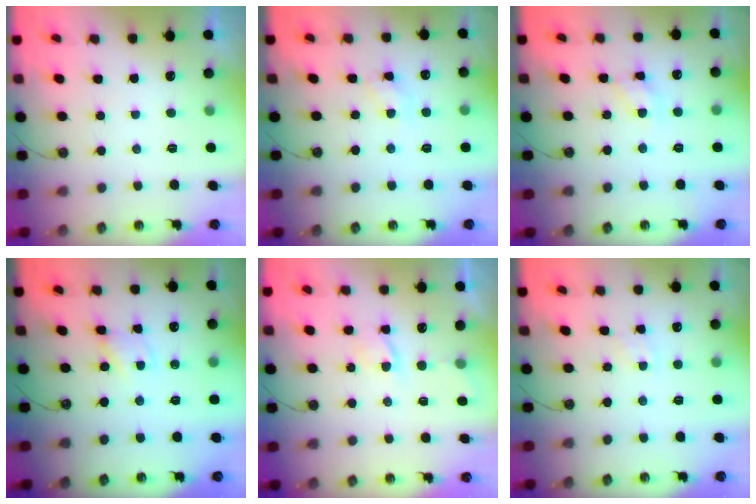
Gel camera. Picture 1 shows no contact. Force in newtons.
{"total": 5.0, "press": 5.0, "slide": 0.8}
{"total": 8.0, "press": 8.0, "slide": 0.2}
{"total": 1.1, "press": 1.1, "slide": 0.1}
{"total": 4.5, "press": 4.4, "slide": 0.6}
{"total": 3.0, "press": 2.9, "slide": 0.4}